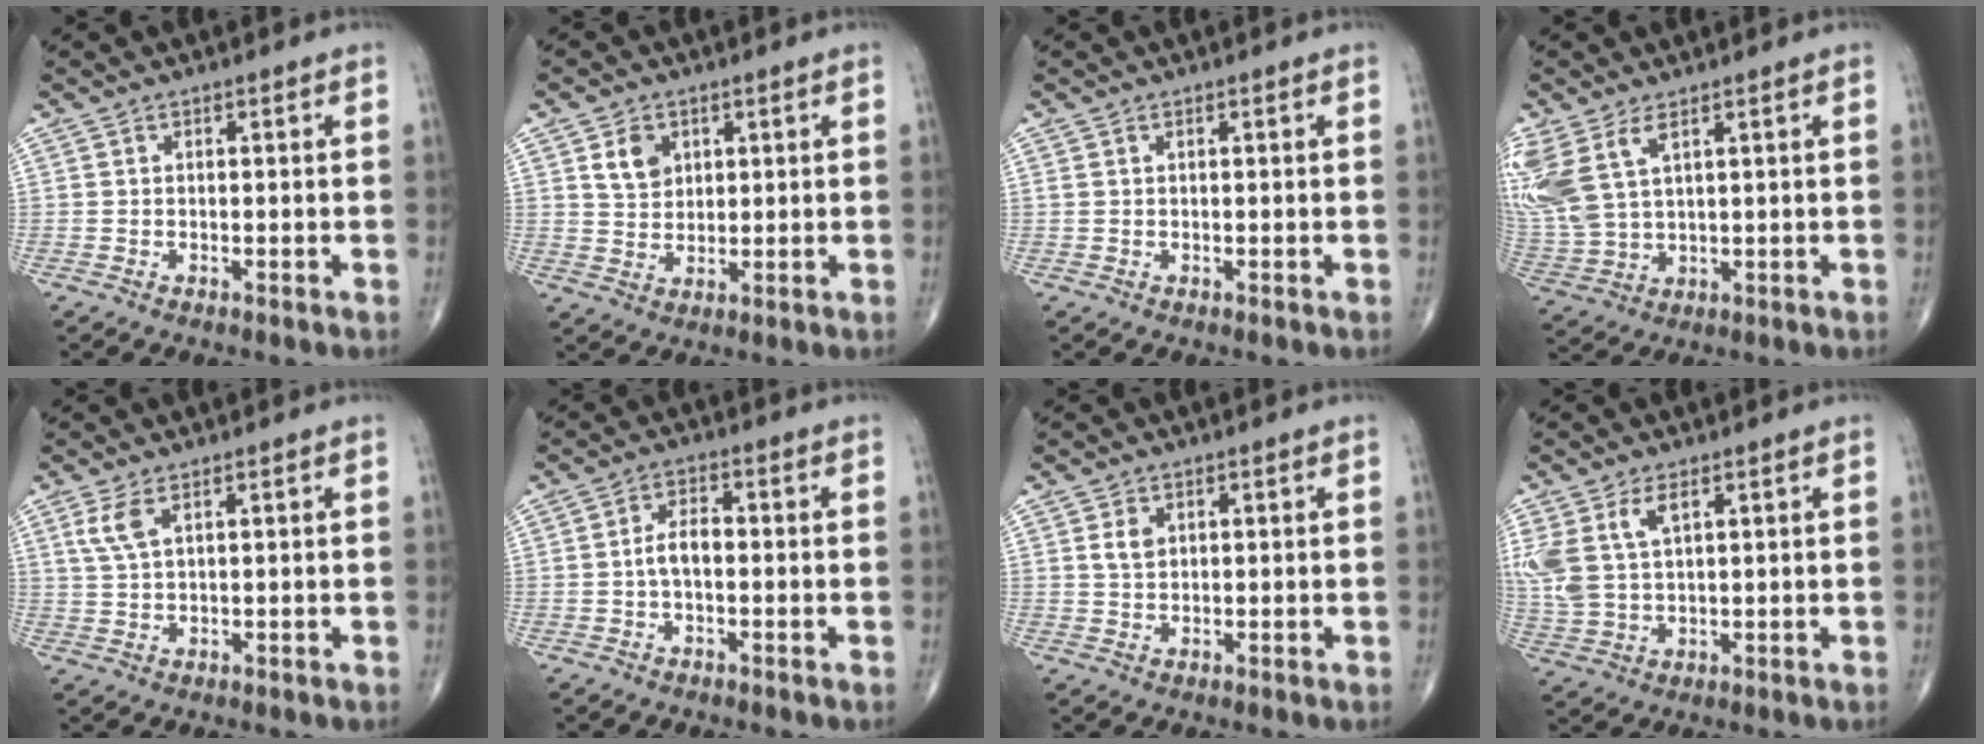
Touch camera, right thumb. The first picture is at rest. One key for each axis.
{"total": 5.1, "fx": 2.2, "fy": 3.8, "fz": 2.6, "tx": -0.028, "ty": -0.015, "tz": 0.042}
{"total": 0.6, "fx": 0.3, "fy": 0.3, "fz": 0.4, "tx": -0.011, "ty": 0.010, "tz": 0.008}
{"total": 13.4, "fx": 5.8, "fy": 7.3, "fz": 9.7, "tx": -0.246, "ty": -0.012, "tz": 0.128}
{"total": 3.7, "fx": 1.8, "fy": 1.4, "fz": 3.0, "tx": -0.072, "ty": 0.003, "tz": 0.045}
{"total": 4.0, "fx": -0.6, "fy": 2.1, "fz": 3.3, "tx": -0.060, "ty": 0.017, "tz": -0.014}
{"total": 2.6, "fx": 0.9, "fy": 1.8, "fz": 1.6, "tx": -0.025, "ty": -0.002, "tz": 0.018}
{"total": 9.4, "fx": 3.7, "fy": 5.1, "fz": 6.9, "tx": -0.162, "ty": 0.002, "tz": 0.082}